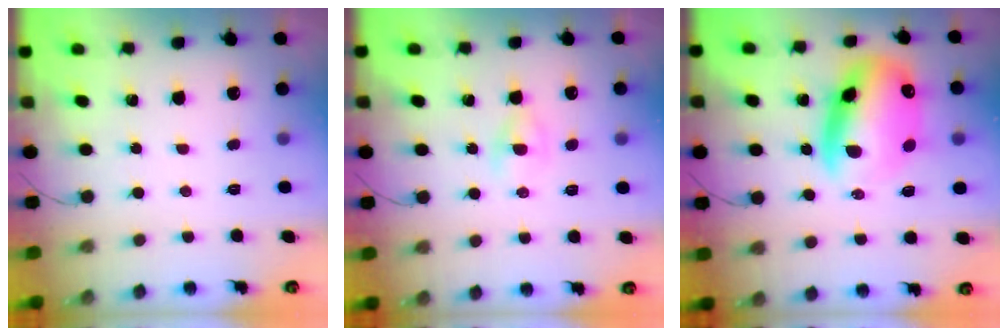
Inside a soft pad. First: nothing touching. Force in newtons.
{"total": 2.7, "press": 2.4, "slide": 1.1}
{"total": 16.2, "press": 15.7, "slide": 4.1}